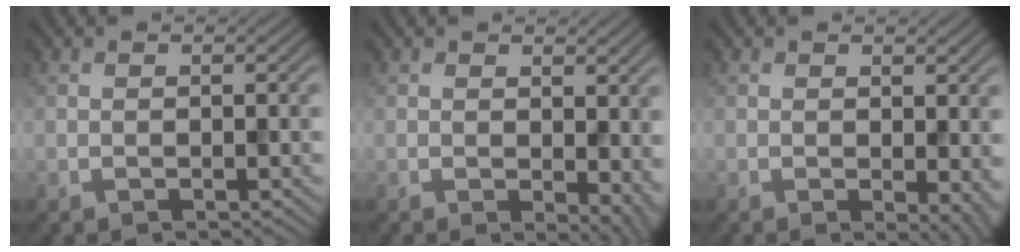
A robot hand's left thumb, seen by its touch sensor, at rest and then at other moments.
{"total": 5.1, "force": [0.1, 2.9, 4.2], "torque": [-0.047, -0.014, 0.011]}
{"total": 3.5, "force": [0.0, 1.6, 3.2], "torque": [-0.035, -0.008, 0.002]}